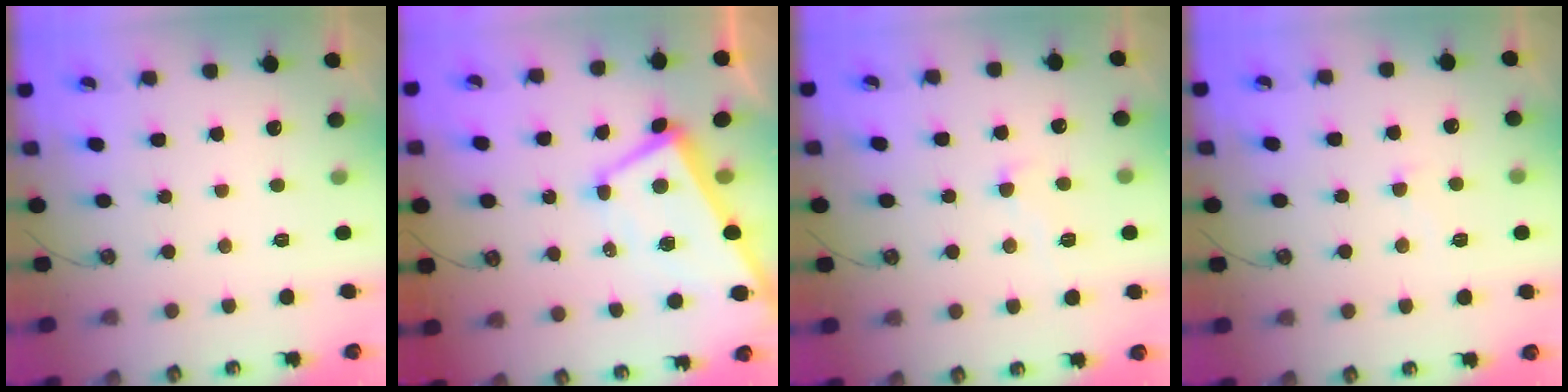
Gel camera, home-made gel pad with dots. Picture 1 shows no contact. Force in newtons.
{"total": 2.8, "press": 2.7, "slide": 0.9}
{"total": 2.2, "press": 2.1, "slide": 0.6}
{"total": 4.6, "press": 4.5, "slide": 0.7}